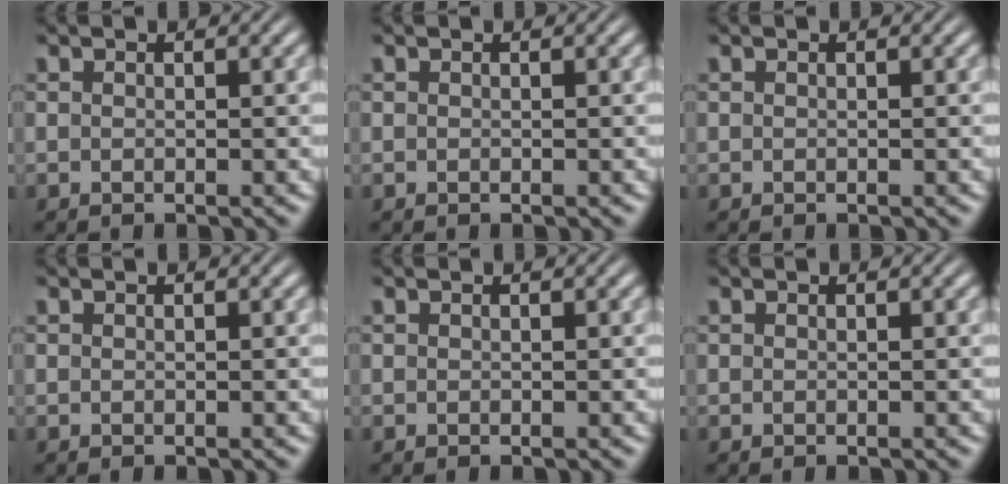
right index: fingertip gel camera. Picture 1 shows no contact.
{"total": 0.0}
{"total": 0.0}
{"total": 0.0}
{"total": 0.0}
{"total": 0.0}